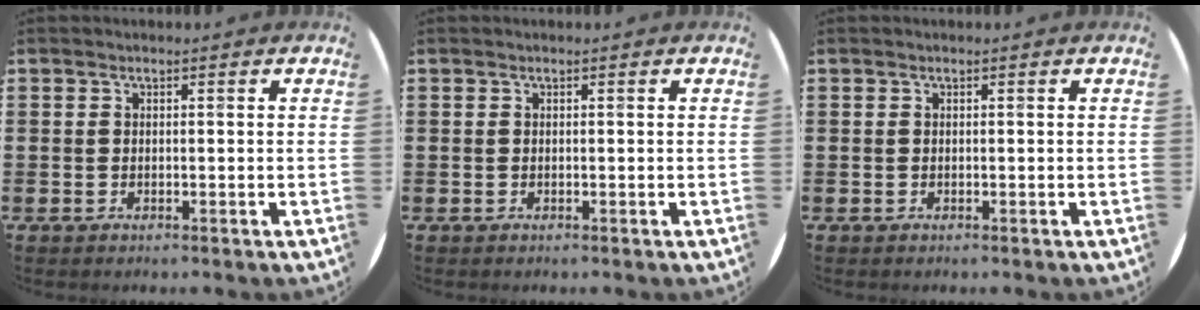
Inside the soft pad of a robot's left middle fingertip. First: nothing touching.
{"total": 0.0}
{"total": 0.0}